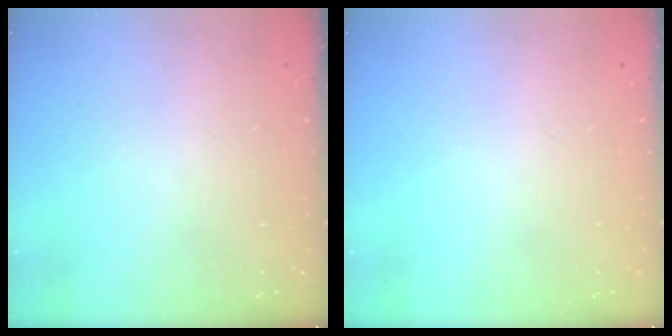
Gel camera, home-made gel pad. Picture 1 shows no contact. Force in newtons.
{"total": 0.0}